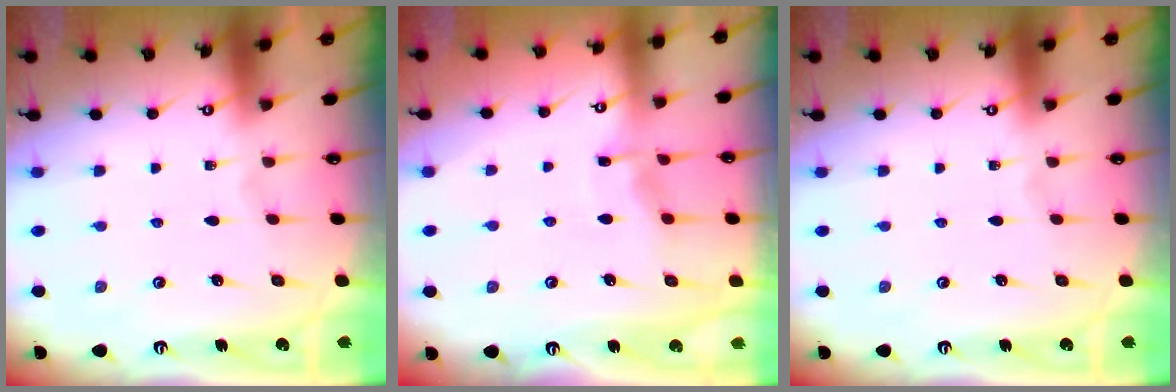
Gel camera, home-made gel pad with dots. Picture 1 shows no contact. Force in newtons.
{"total": 6.0, "press": 6.0, "slide": 0.6}
{"total": 0.0}